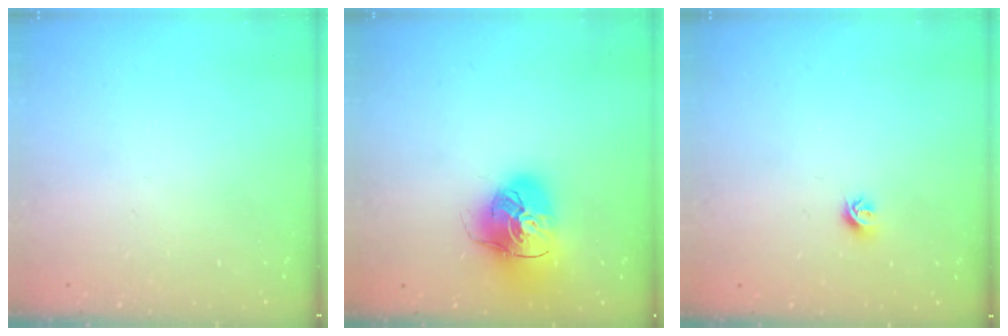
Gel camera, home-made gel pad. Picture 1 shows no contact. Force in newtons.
{"total": 16.4, "press": 16.2, "slide": 2.5}
{"total": 6.0, "press": 5.9, "slide": 0.7}